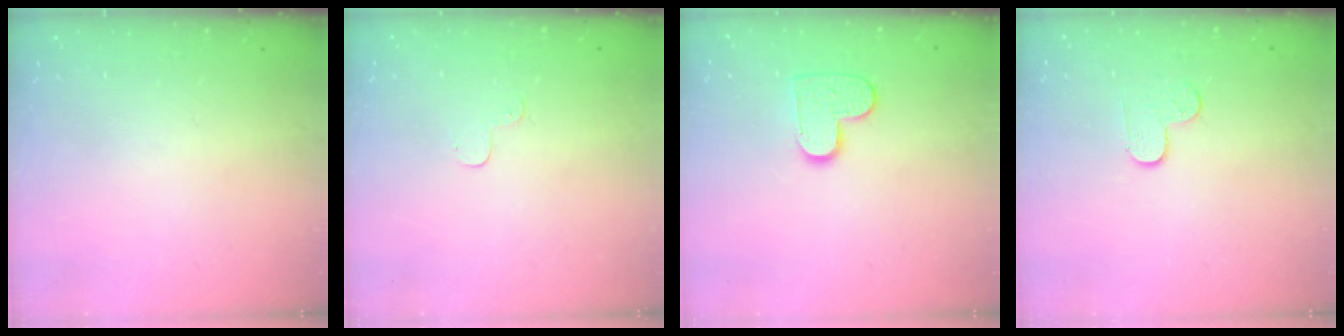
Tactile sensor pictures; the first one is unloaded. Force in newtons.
{"total": 2.9, "press": 2.8, "slide": 0.3}
{"total": 9.2, "press": 9.2, "slide": 0.5}
{"total": 5.3, "press": 5.3, "slide": 0.4}